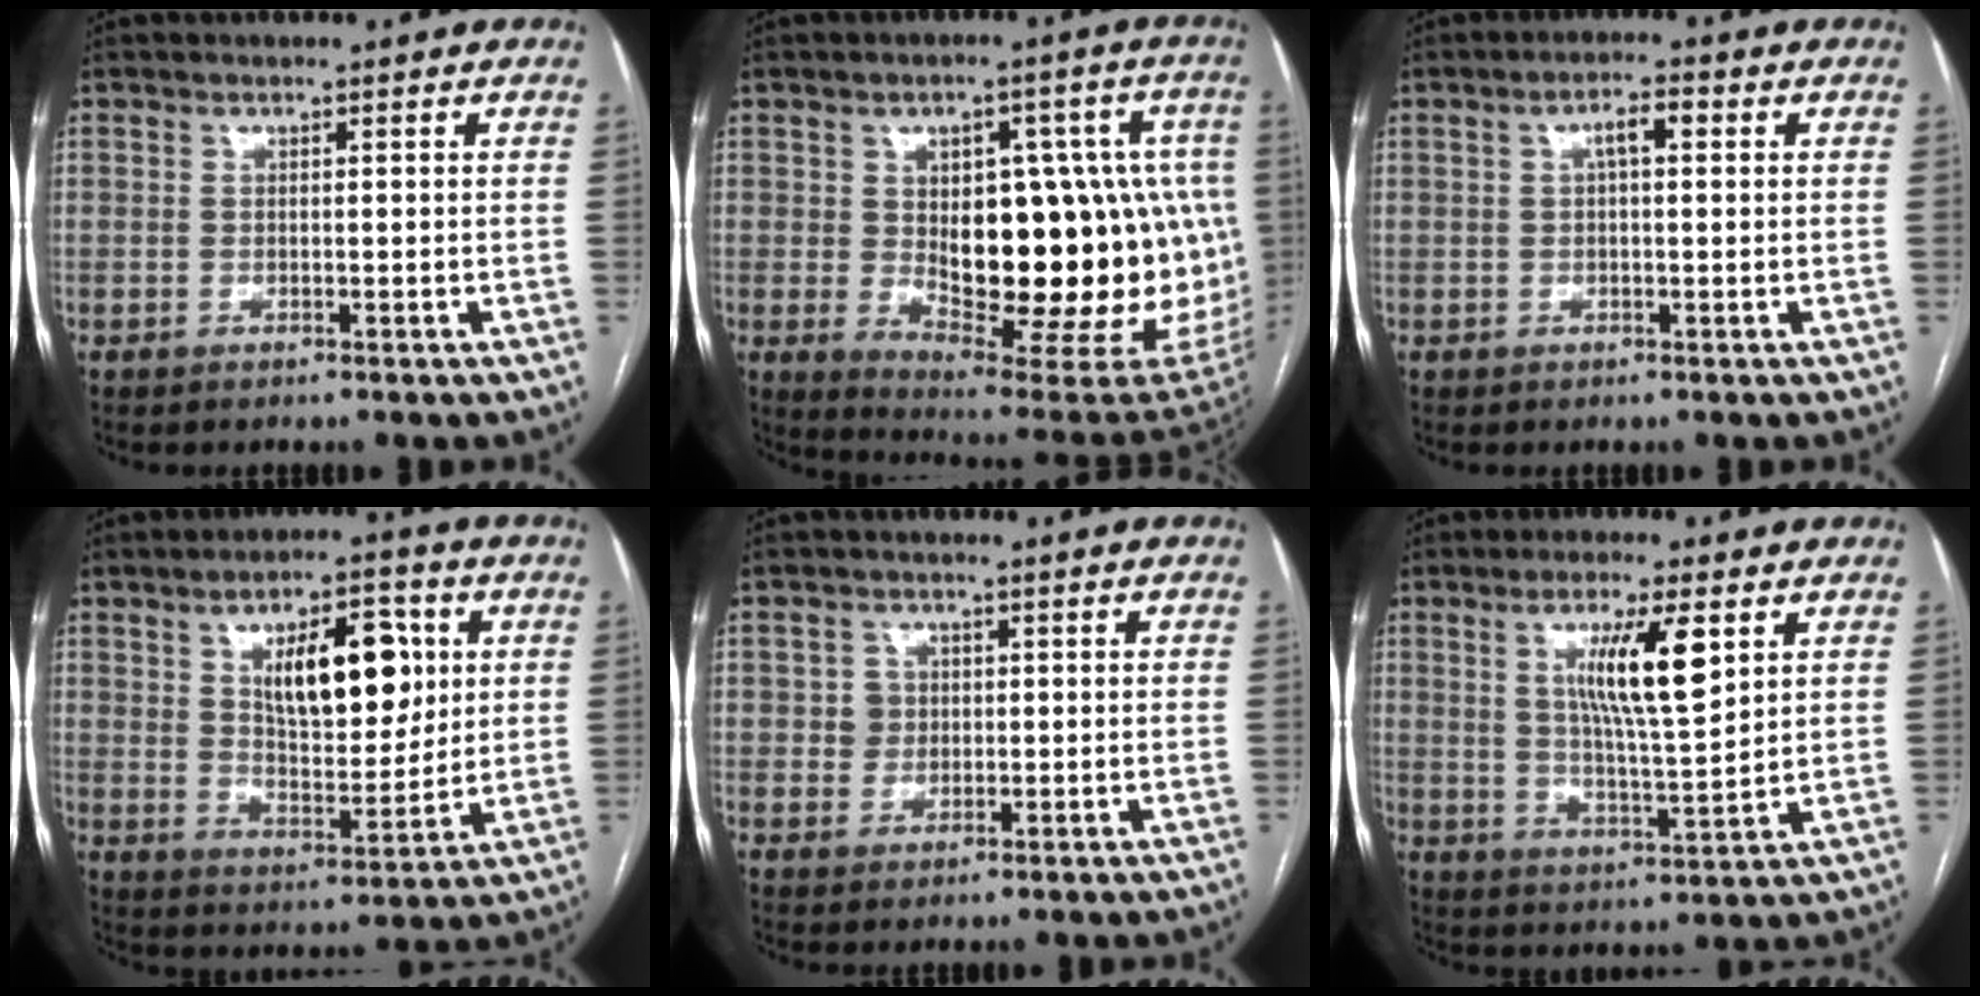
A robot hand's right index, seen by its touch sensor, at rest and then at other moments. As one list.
[{"total": 25.4, "force": [-0.6, 10.7, 23.0], "torque": [-0.257, 0.021, 0.025]}, {"total": 3.3, "force": [1.0, 0.3, 3.2], "torque": [-0.057, 0.009, 0.016]}, {"total": 13.1, "force": [4.1, 5.4, 11.2], "torque": [-0.176, 0.009, 0.072]}, {"total": 2.7, "force": [0.3, 2.6, 0.6], "torque": [-0.001, 0.009, 0.008]}, {"total": 10.1, "force": [3.7, 1.1, 9.3], "torque": [-0.166, -0.006, 0.067]}]